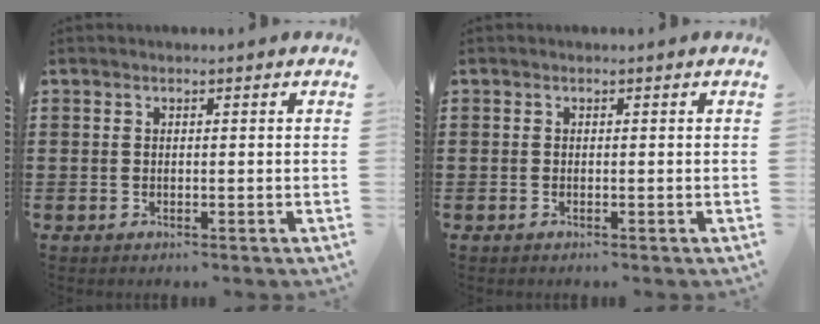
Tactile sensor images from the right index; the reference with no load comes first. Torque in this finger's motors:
{"motor_torque": [0.08, -0.02, 0.00, -0.01]}